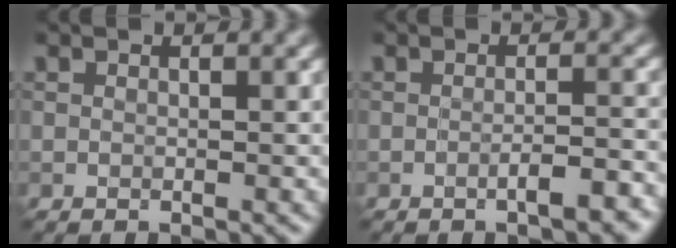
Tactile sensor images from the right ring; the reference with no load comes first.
{"total": 3.0, "force": [-1.5, 0.7, 2.5], "torque": [-0.038, 0.006, -0.027]}